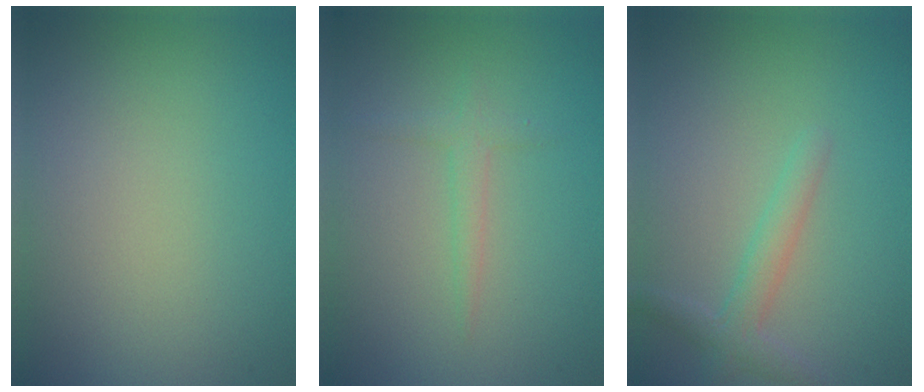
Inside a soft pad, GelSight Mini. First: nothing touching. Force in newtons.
{"total": 1.4, "press": 1.4, "slide": 0.1}
{"total": 2.2, "press": 2.2, "slide": 0.2}